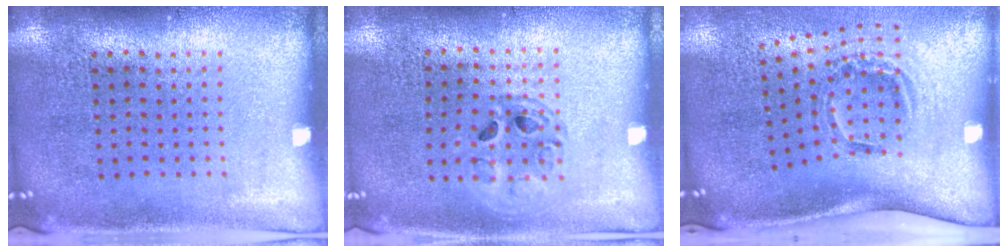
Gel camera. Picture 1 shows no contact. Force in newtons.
{"total": 1.3, "press": 1.3, "slide": 0.4}
{"total": 2.1, "press": 1.2, "slide": 1.7}